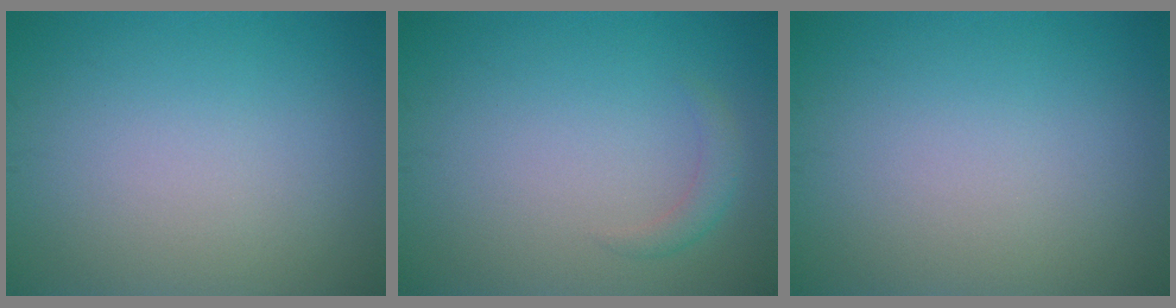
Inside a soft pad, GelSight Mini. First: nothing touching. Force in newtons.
{"total": 1.3, "press": 1.3, "slide": 0.1}
{"total": 0.0}